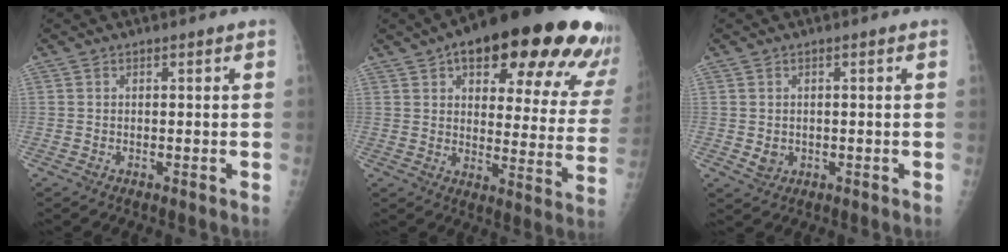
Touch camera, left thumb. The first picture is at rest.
{"total": 29.9, "force": [17.9, 10.5, 21.5], "torque": [-0.237, -0.035, 0.234]}
{"total": 2.2, "force": [-0.3, 2.0, 0.9], "torque": [-0.005, -0.001, 0.003]}